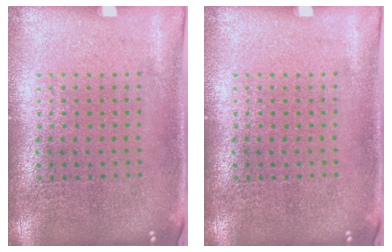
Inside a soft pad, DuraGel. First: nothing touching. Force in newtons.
{"total": 0.0}